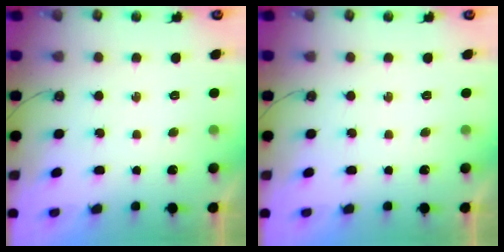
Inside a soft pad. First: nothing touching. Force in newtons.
{"total": 0.0}